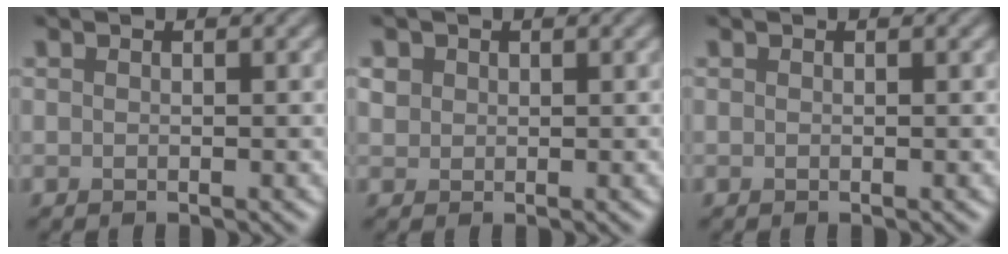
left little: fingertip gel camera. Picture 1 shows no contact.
{"total": 1.1, "force": [0.3, 1.0, 0.4], "torque": [-0.012, -0.004, 0.006]}
{"total": 0.0}